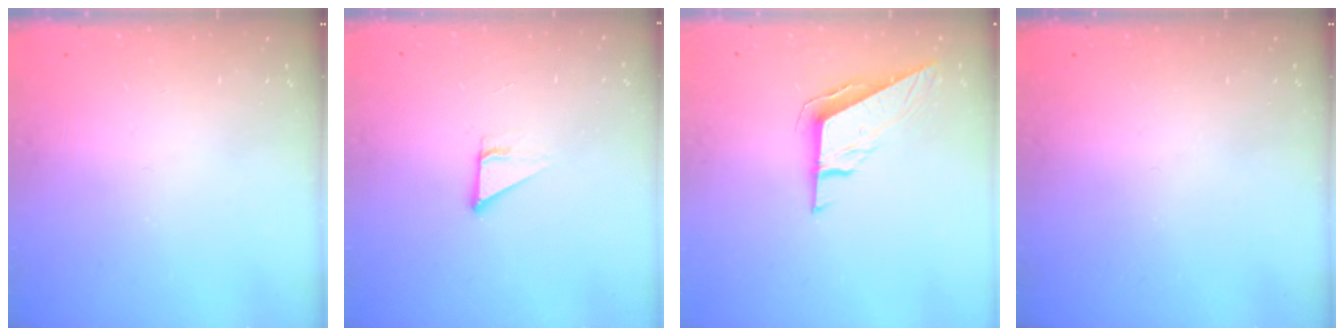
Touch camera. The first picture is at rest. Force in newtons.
{"total": 2.9, "press": 2.9, "slide": 0.2}
{"total": 8.6, "press": 8.6, "slide": 0.2}
{"total": 0.0}